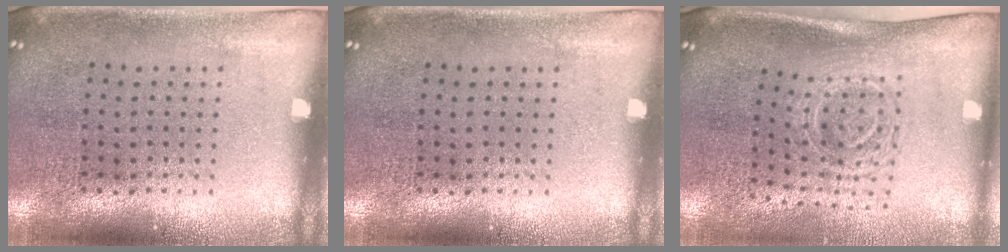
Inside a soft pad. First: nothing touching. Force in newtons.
{"total": 0.0}
{"total": 1.7, "press": 1.3, "slide": 1.1}